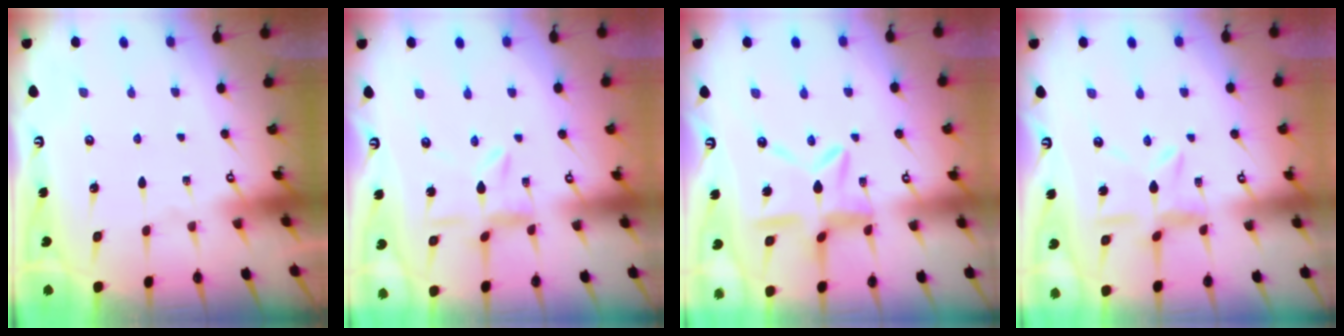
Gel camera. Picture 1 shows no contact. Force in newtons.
{"total": 2.4, "press": 2.4, "slide": 0.3}
{"total": 9.9, "press": 9.8, "slide": 0.8}
{"total": 8.0, "press": 7.9, "slide": 0.8}